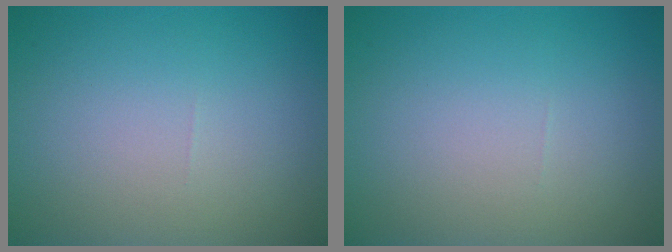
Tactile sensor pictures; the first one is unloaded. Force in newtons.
{"total": 0.0}